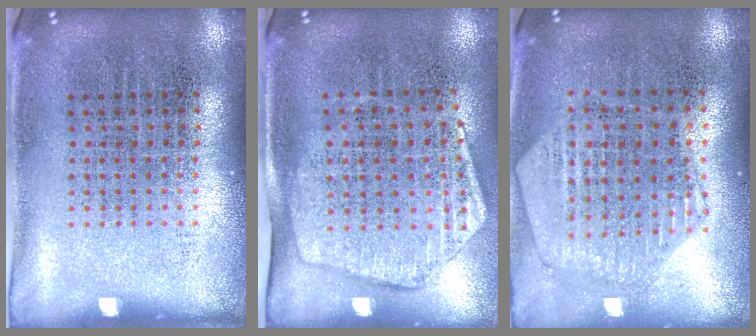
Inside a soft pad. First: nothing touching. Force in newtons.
{"total": 1.8, "press": 1.5, "slide": 1.0}
{"total": 1.1, "press": 1.1, "slide": 0.1}